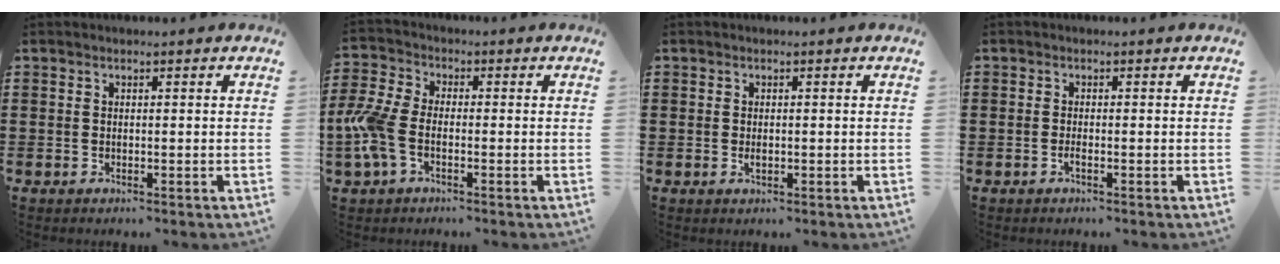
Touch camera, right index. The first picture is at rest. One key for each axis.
{"total": 6.6, "fx": -2.0, "fy": 3.5, "fz": 5.2, "tx": -0.147, "ty": -0.010, "tz": -0.049}
{"total": 0.9, "fx": -0.2, "fy": 0.4, "fz": 0.7, "tx": -0.014, "ty": 0.000, "tz": -0.003}
{"total": 0.8, "fx": -0.5, "fy": 0.0, "fz": 0.6, "tx": -0.012, "ty": -0.006, "tz": -0.009}